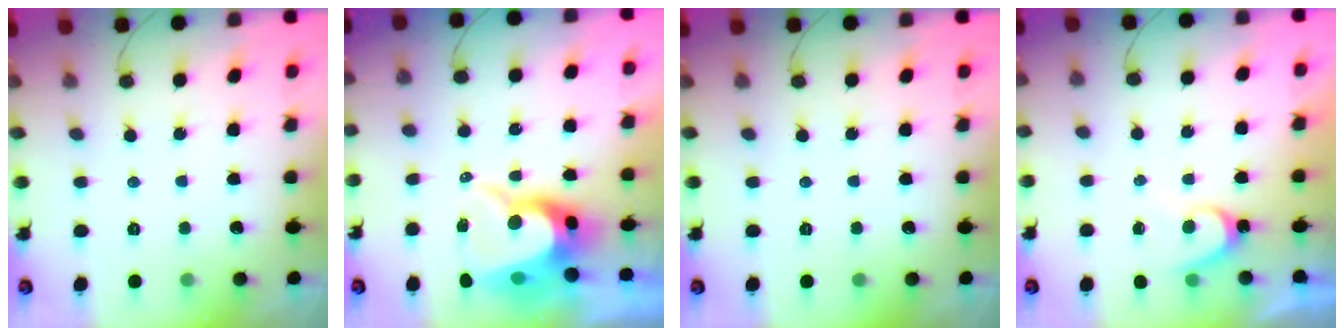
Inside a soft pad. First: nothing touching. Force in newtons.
{"total": 10.7, "press": 10.6, "slide": 0.7}
{"total": 0.0}
{"total": 4.9, "press": 4.8, "slide": 0.5}